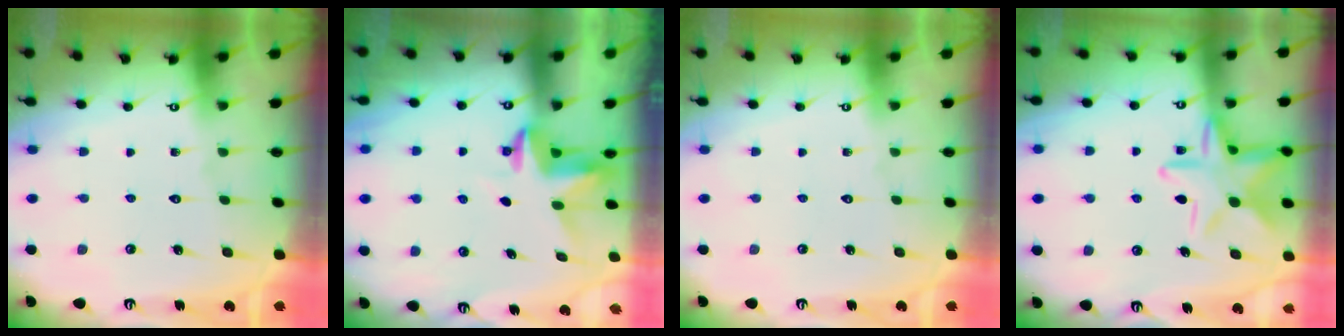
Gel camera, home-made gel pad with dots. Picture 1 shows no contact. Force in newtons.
{"total": 3.8, "press": 3.8, "slide": 0.4}
{"total": 0.0}
{"total": 14.0, "press": 13.9, "slide": 1.0}